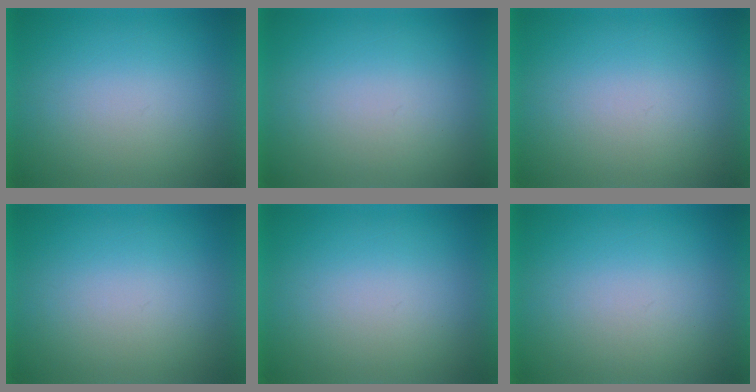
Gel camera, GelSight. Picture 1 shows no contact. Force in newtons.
{"total": 1.0}
{"total": 1.1}
{"total": 0.0}
{"total": 0.0}
{"total": 1.1}